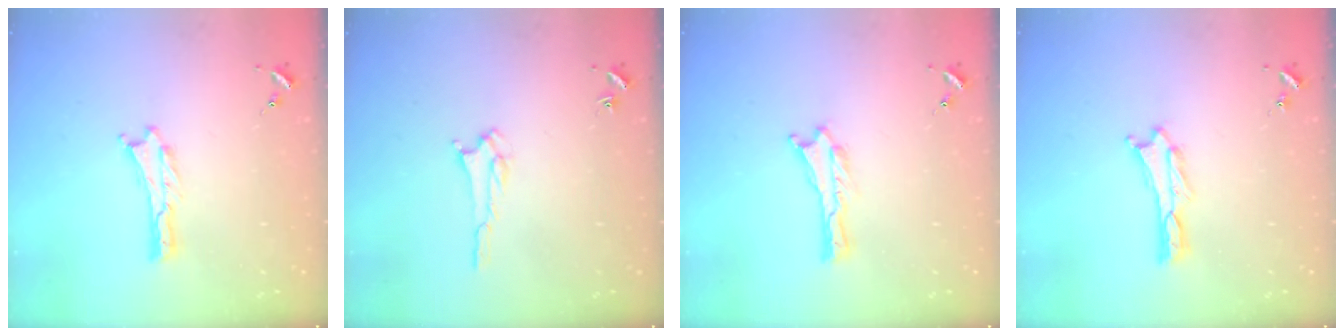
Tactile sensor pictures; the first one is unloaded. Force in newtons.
{"total": 1.5, "press": 1.5, "slide": 0.2}
{"total": 0.0}
{"total": 0.5, "press": 0.5, "slide": 0.2}